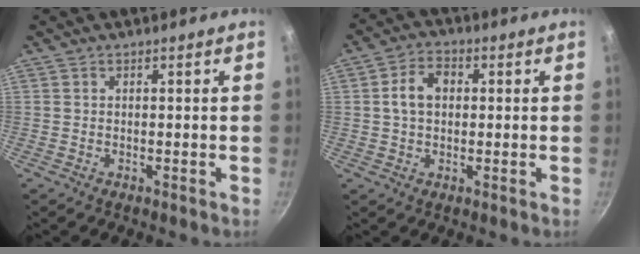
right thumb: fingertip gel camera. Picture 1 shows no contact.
{"total": 6.3, "force": [0.7, 4.5, 4.4], "torque": [-0.063, 0.014, 0.005]}